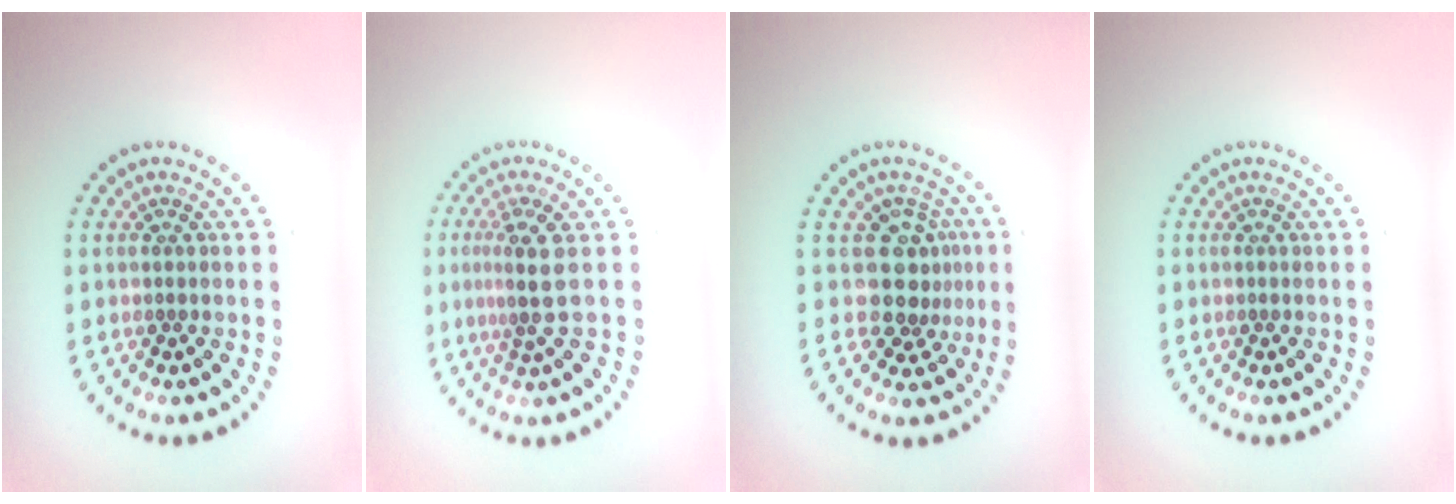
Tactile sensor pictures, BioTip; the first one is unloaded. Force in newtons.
{"total": 3.0, "press": 2.1, "slide": 2.2}
{"total": 3.5, "press": 2.5, "slide": 2.5}
{"total": 0.0}